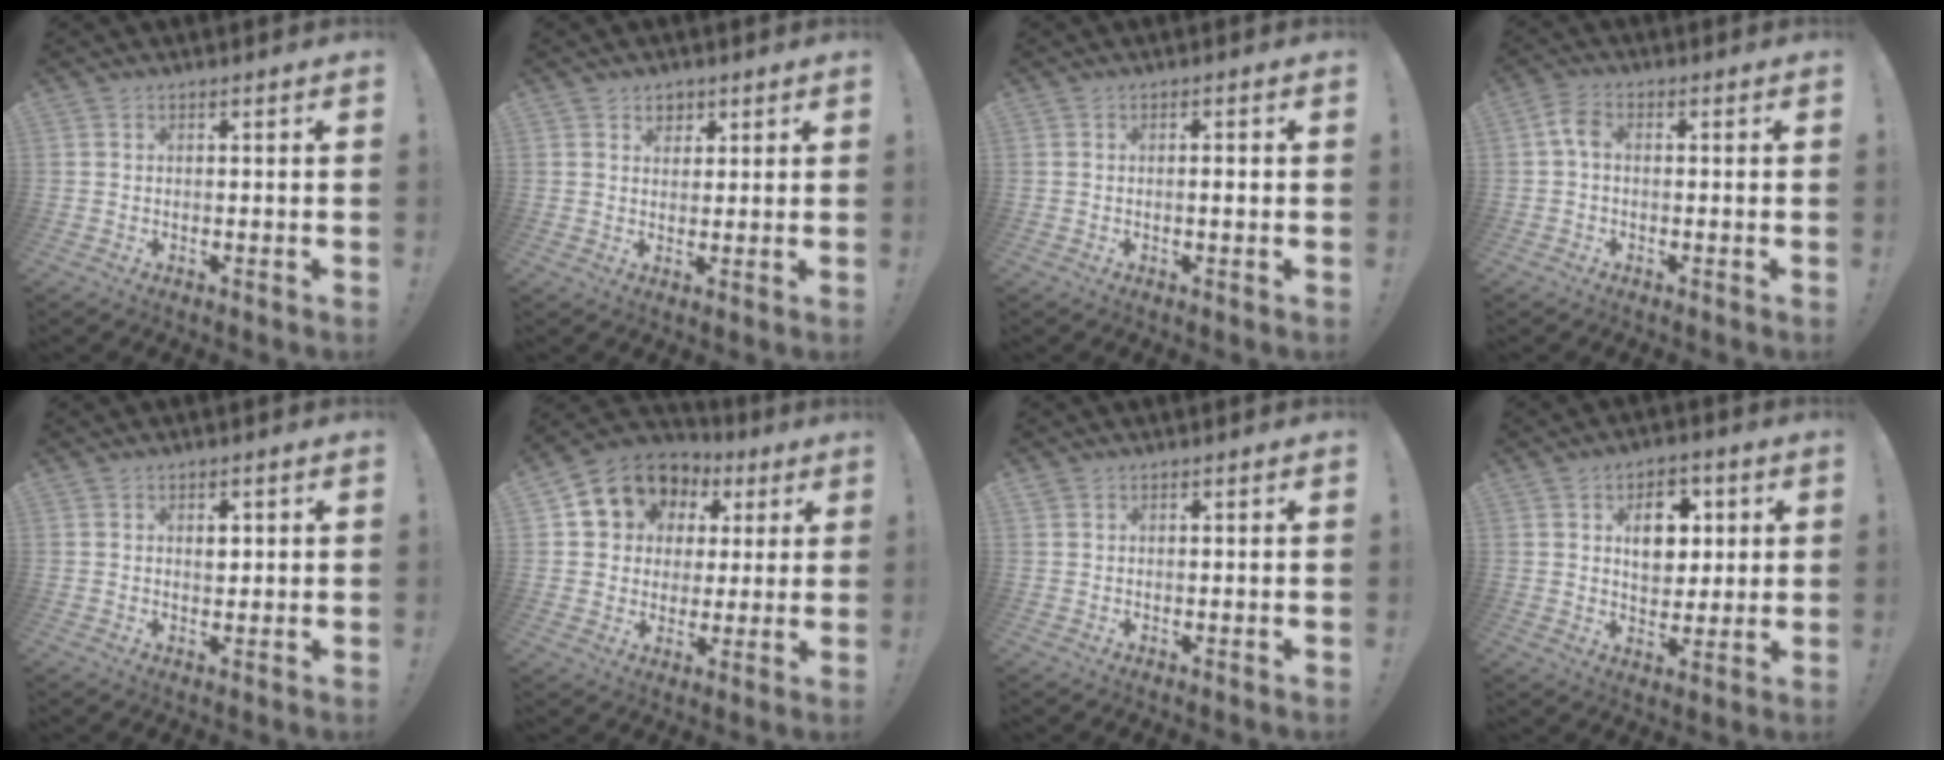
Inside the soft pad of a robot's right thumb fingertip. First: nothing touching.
{"total": 3.7, "force": [2.0, 3.0, 0.9], "torque": [0.000, -0.011, 0.033]}
{"total": 1.5, "force": [-0.4, 0.2, 1.5], "torque": [-0.018, 0.000, -0.010]}
{"total": 4.3, "force": [0.3, 2.6, 3.4], "torque": [-0.069, 0.009, 0.006]}
{"total": 2.4, "force": [0.9, 1.7, 1.3], "torque": [-0.007, -0.005, 0.010]}
{"total": 12.1, "force": [5.6, 10.0, 4.1], "torque": [-0.069, -0.030, 0.116]}
{"total": 0.8, "force": [0.6, 0.5, 0.1], "torque": [0.003, -0.002, 0.011]}
{"total": 10.4, "force": [3.6, 7.7, 6.1], "torque": [-0.080, -0.004, 0.066]}